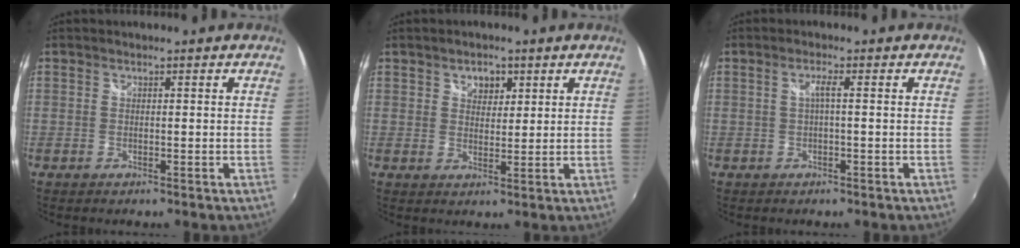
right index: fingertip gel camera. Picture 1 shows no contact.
{"total": 3.6, "force": [1.8, 2.6, 1.7], "torque": [-0.018, 0.008, 0.030]}
{"total": 1.6, "force": [-0.1, -0.1, 1.6], "torque": [-0.028, 0.003, -0.004]}